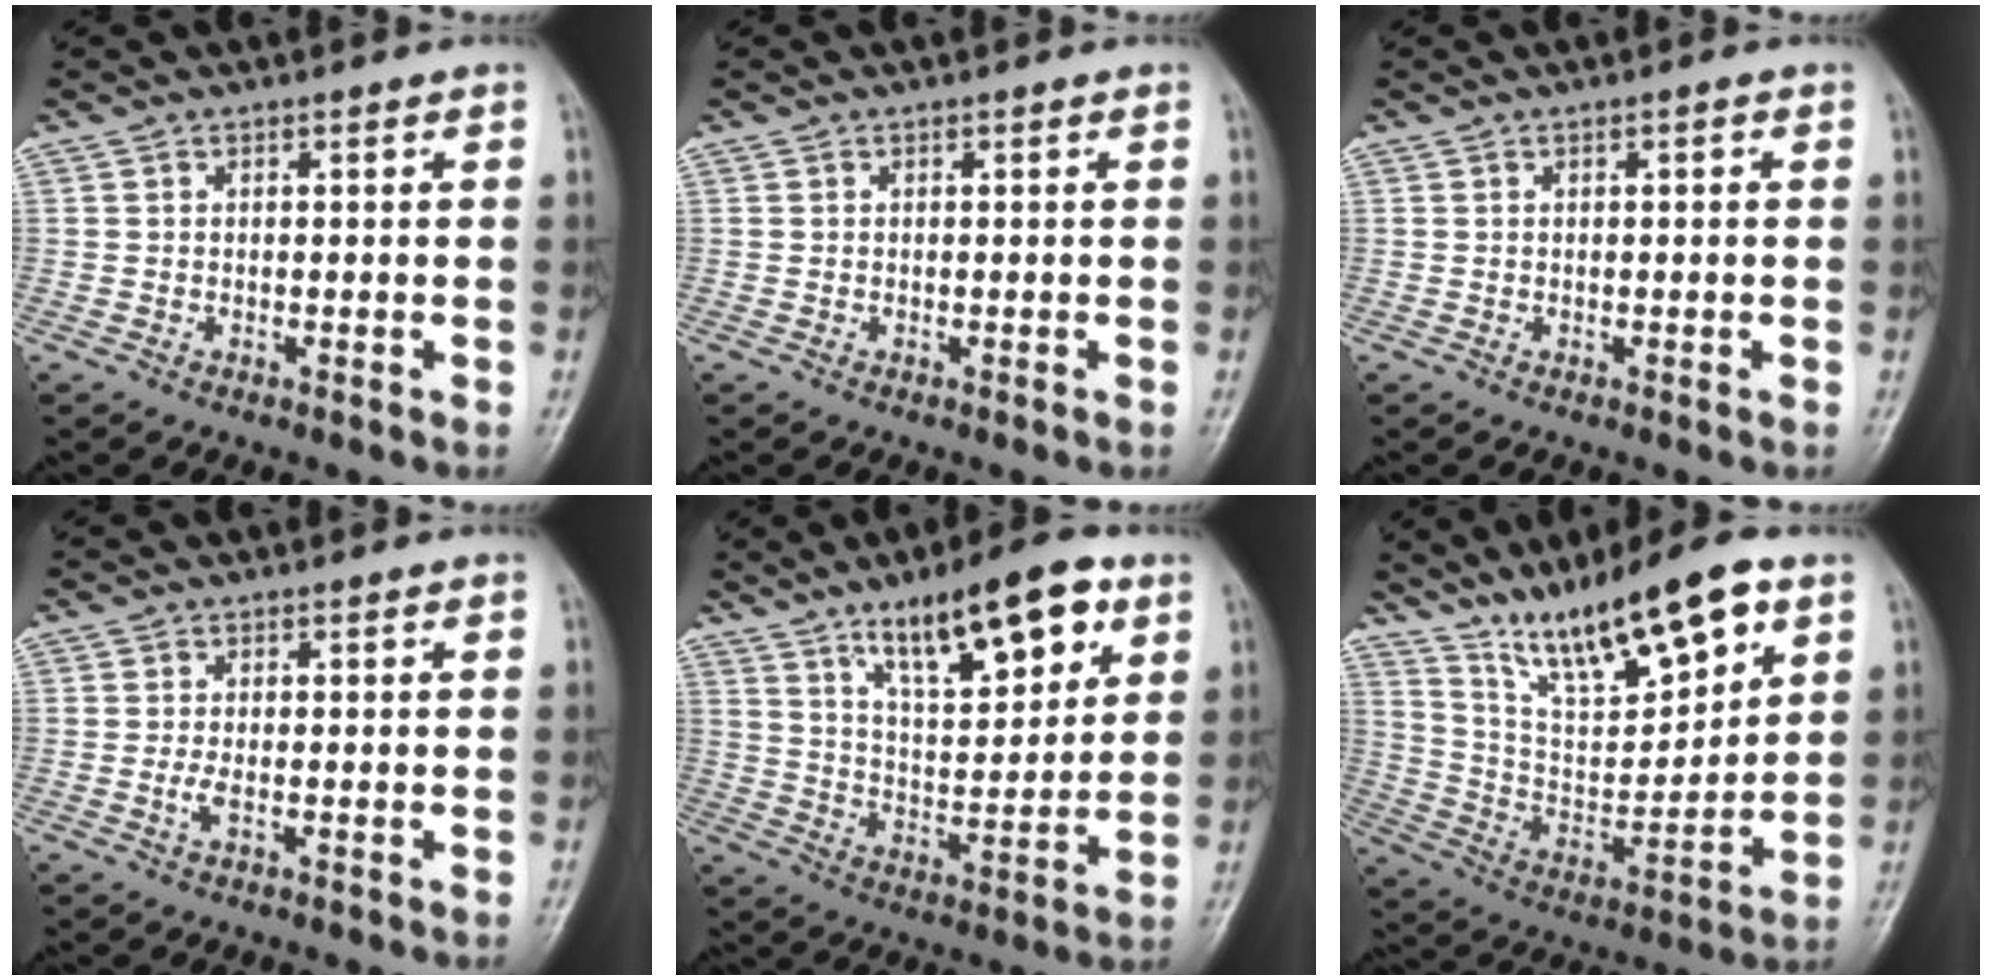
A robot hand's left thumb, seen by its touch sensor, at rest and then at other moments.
{"total": 0.0}
{"total": 0.8, "force": [0.2, 0.3, 0.7], "torque": [-0.010, 0.002, 0.001]}
{"total": 2.0, "force": [-0.4, 0.6, 1.9], "torque": [-0.047, 0.002, -0.008]}
{"total": 16.7, "force": [9.3, 5.8, 12.7], "torque": [-0.167, -0.039, 0.152]}
{"total": 19.0, "force": [12.1, 5.6, 13.5], "torque": [-0.196, -0.052, 0.224]}